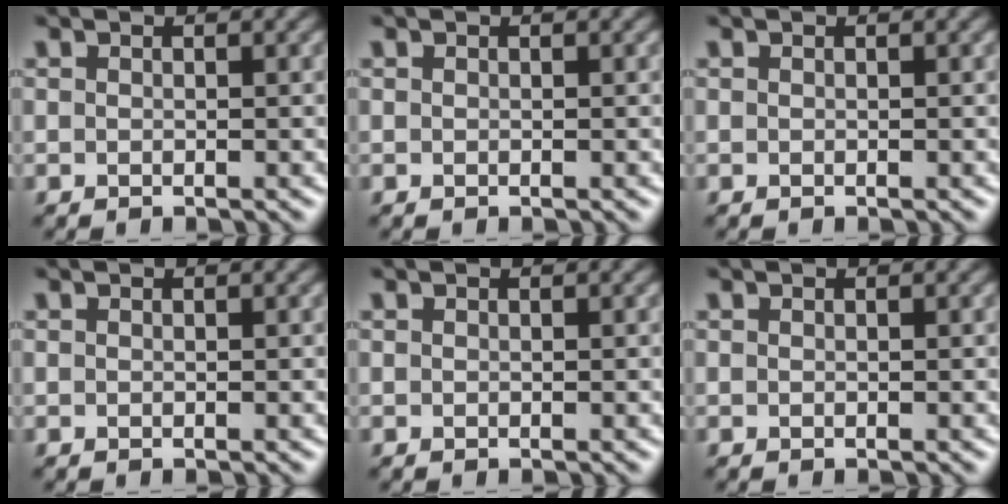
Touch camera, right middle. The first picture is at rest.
{"total": 0.0}
{"total": 0.0}
{"total": 0.0}
{"total": 0.0}
{"total": 0.0}